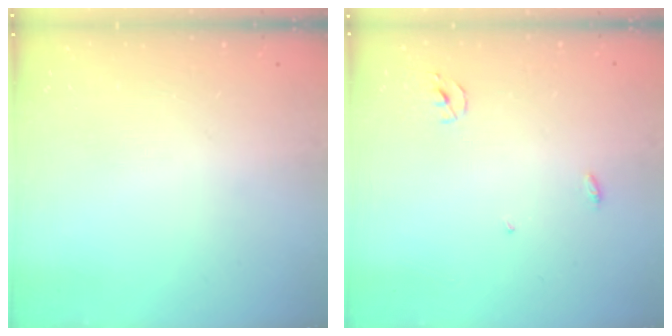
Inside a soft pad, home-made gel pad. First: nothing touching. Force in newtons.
{"total": 2.5, "press": 2.5, "slide": 0.1}